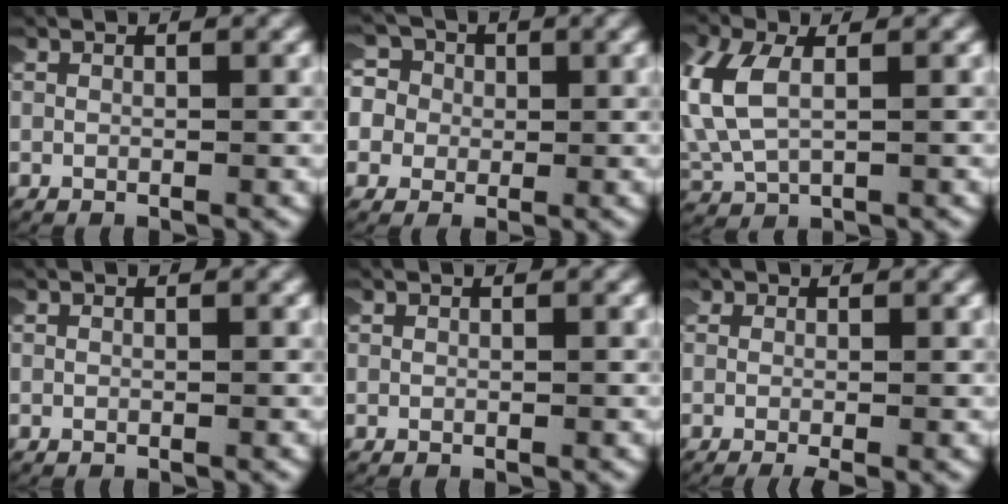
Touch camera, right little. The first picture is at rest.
{"total": 8.8, "force": [-0.2, 8.2, 3.2], "torque": [-0.116, -0.021, -0.014]}
{"total": 4.7, "force": [1.0, 3.2, 3.3], "torque": [-0.105, -0.005, 0.028]}
{"total": 0.0}
{"total": 0.0}
{"total": 1.1, "force": [-0.6, 0.4, 0.8], "torque": [-0.018, -0.008, -0.008]}